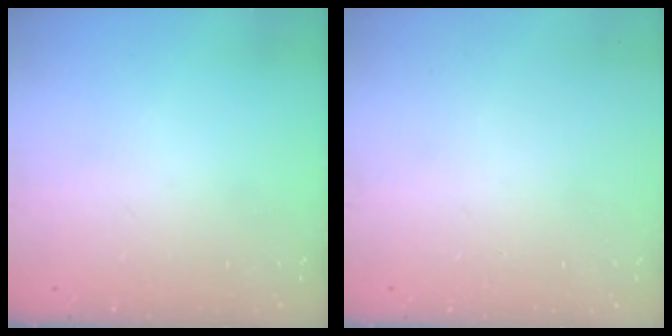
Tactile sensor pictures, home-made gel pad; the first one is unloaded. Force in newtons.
{"total": 0.0}